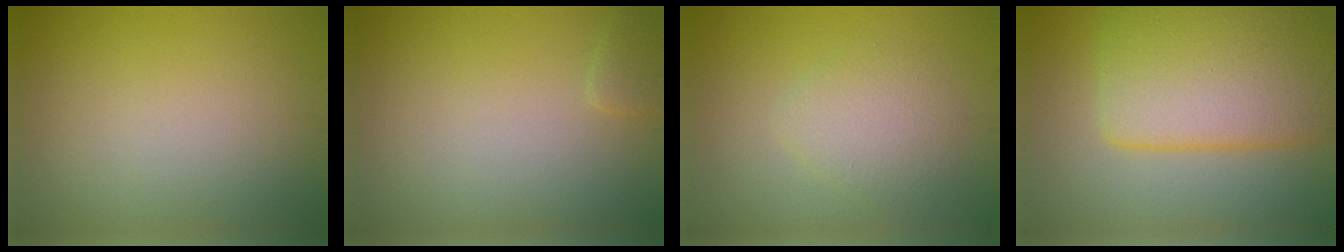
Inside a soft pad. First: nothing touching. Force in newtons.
{"total": 1.1, "press": 1.1, "slide": 0.1}
{"total": 2.9, "press": 2.9, "slide": 0.2}
{"total": 10.9, "press": 10.9, "slide": 0.4}